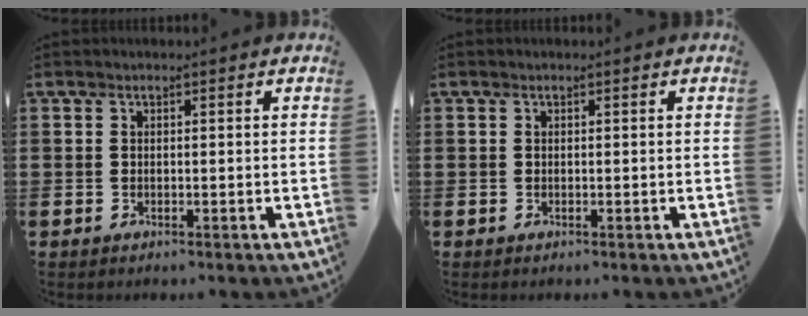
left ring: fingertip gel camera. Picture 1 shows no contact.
{"total": 0.0}